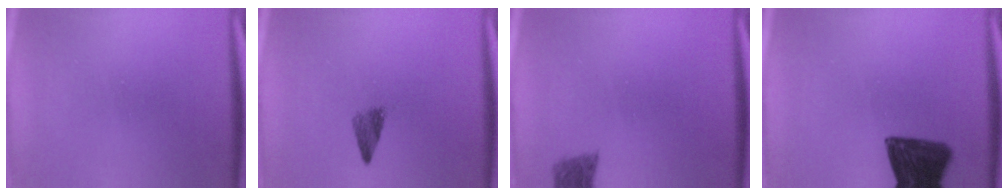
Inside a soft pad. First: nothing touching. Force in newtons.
{"total": 2.4}
{"total": 2.7}
{"total": 12.7}